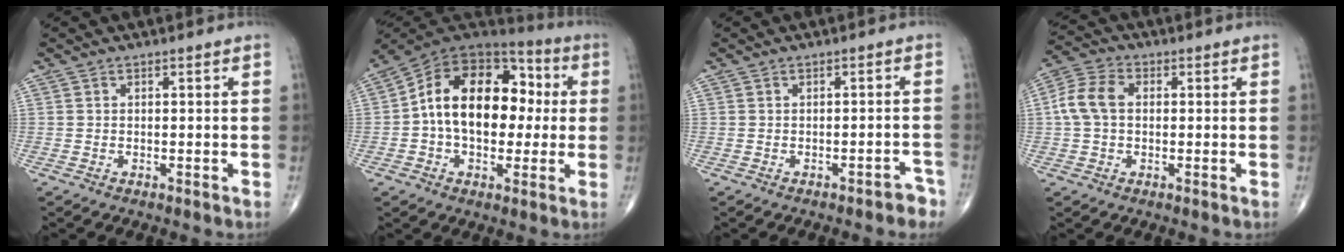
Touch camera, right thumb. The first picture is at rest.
{"total": 20.2, "force": [1.0, 13.0, 15.4], "torque": [-0.222, 0.041, 0.009]}
{"total": 2.9, "force": [-2.3, 1.0, 1.5], "torque": [-0.010, 0.019, -0.025]}
{"total": 7.3, "force": [0.5, 5.1, 5.2], "torque": [-0.110, 0.022, 0.003]}